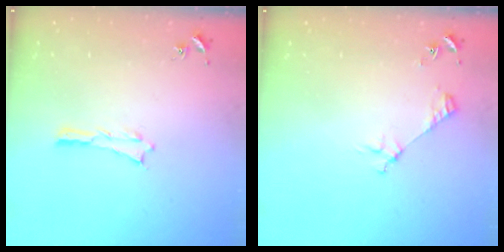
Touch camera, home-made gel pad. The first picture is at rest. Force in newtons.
{"total": 3.3, "press": 3.3, "slide": 0.3}